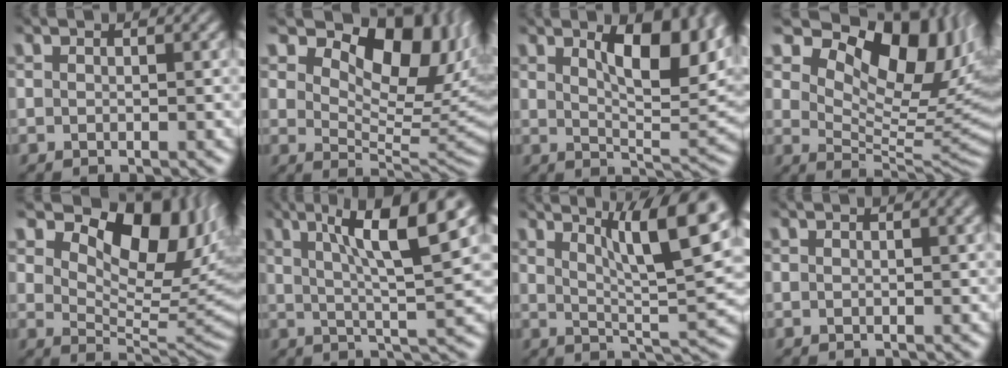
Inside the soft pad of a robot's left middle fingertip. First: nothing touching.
{"total": 10.6, "force": [5.4, 5.5, 7.3], "torque": [-0.102, -0.002, 0.090]}
{"total": 8.2, "force": [3.4, 3.1, 6.7], "torque": [-0.103, -0.002, 0.056]}
{"total": 13.1, "force": [7.0, 6.6, 8.8], "torque": [-0.126, 0.011, 0.117]}
{"total": 11.3, "force": [6.0, 5.6, 7.6], "torque": [-0.110, 0.001, 0.100]}
{"total": 9.5, "force": [3.6, 1.7, 8.6], "torque": [-0.124, 0.007, 0.058]}
{"total": 10.1, "force": [4.9, 2.2, 8.5], "torque": [-0.111, 0.010, 0.077]}
{"total": 1.1, "force": [0.6, 0.3, 0.9], "torque": [-0.011, 0.006, 0.007]}